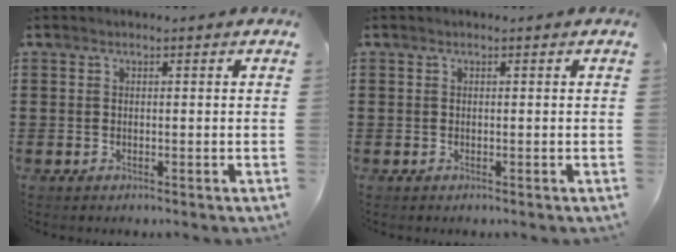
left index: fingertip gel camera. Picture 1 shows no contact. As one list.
[{"total": 0.0}]